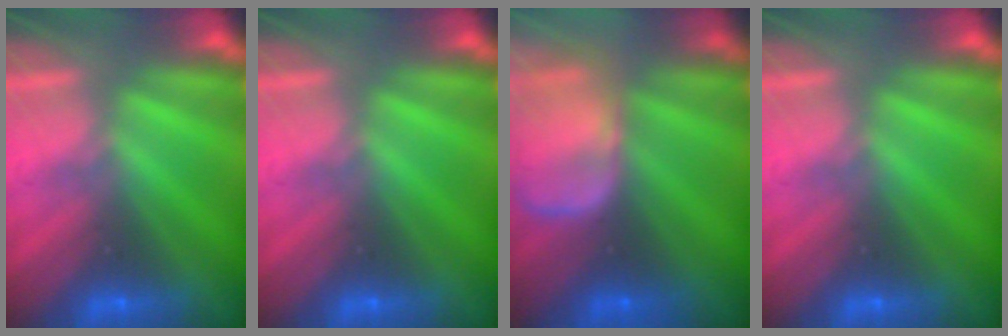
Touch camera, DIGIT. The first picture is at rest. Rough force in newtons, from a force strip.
{"total": 0.0}
{"total": 6.1}
{"total": 0.0}